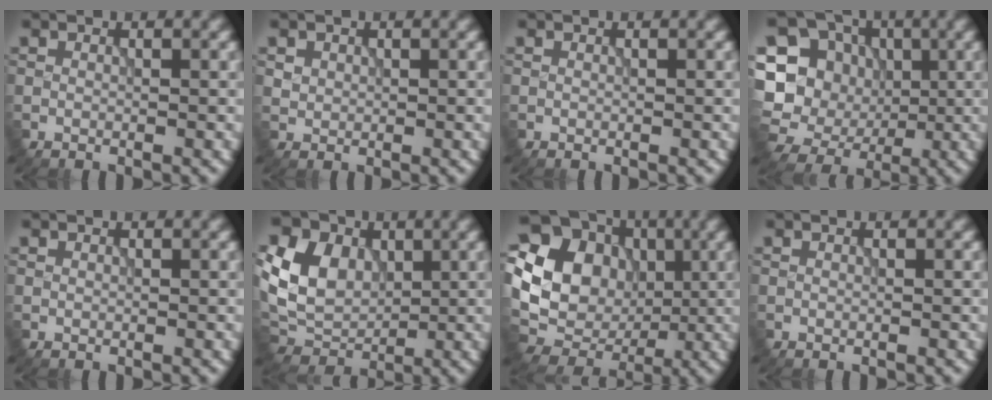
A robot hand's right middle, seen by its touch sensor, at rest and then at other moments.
{"total": 1.0, "force": [0.4, 0.8, 0.1], "torque": [-0.003, -0.004, 0.012]}
{"total": 0.0}
{"total": 16.1, "force": [-0.5, 15.1, 5.7], "torque": [-0.169, 0.008, -0.026]}
{"total": 0.0}
{"total": 7.3, "force": [1.7, 5.6, 4.4], "torque": [-0.098, -0.001, 0.025]}
{"total": 14.5, "force": [2.3, 12.6, 6.7], "torque": [-0.161, 0.028, 0.023]}
{"total": 0.0}